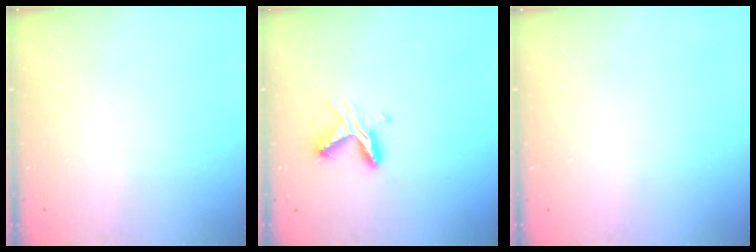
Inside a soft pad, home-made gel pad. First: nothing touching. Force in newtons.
{"total": 7.1, "press": 7.0, "slide": 0.5}
{"total": 0.0}